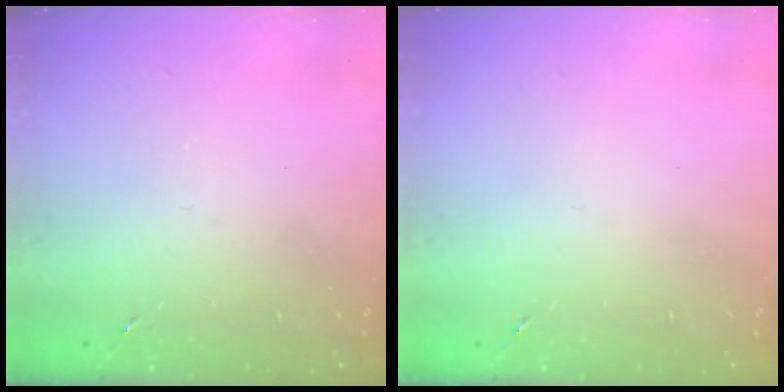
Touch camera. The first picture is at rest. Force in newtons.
{"total": 0.0}